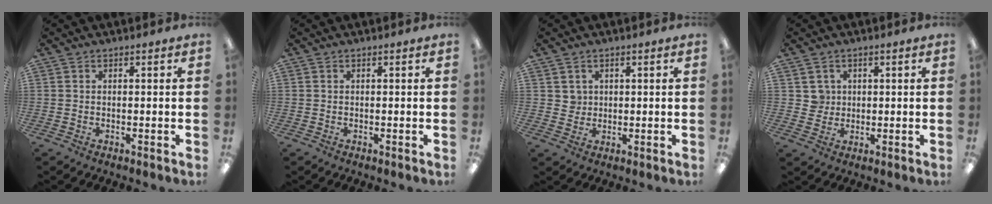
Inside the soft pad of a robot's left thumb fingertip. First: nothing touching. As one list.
[{"total": 0.0}, {"total": 2.8, "force": [1.2, 2.6, 0.2], "torque": [-0.003, 0.000, 0.019]}, {"total": 3.6, "force": [1.3, 3.3, 0.1], "torque": [0.002, 0.001, 0.021]}]